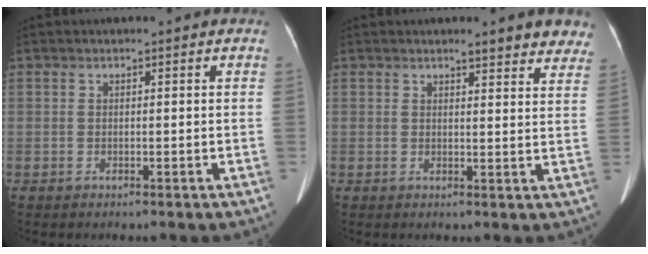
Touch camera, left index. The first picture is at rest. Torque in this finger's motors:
{"motor_torque": [1.06, -1.08, 0.59, 0.05]}